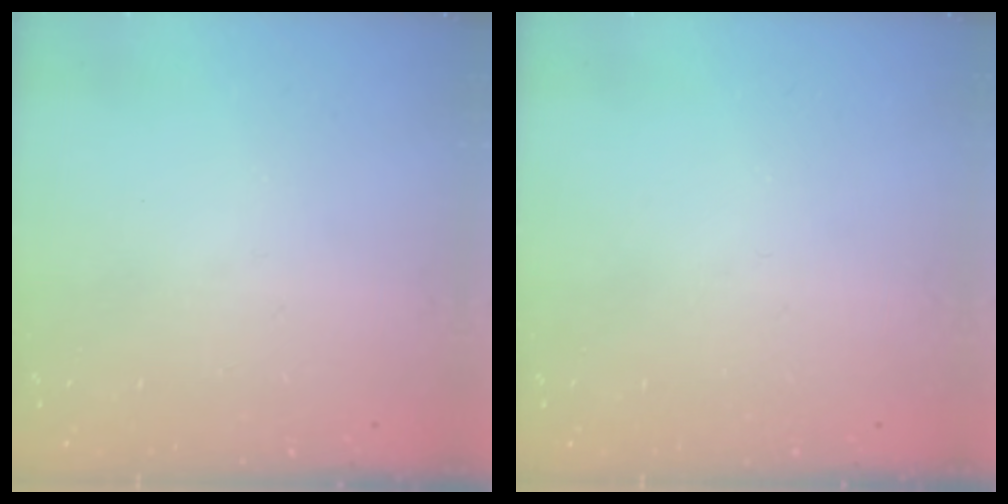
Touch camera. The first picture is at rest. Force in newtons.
{"total": 0.0}